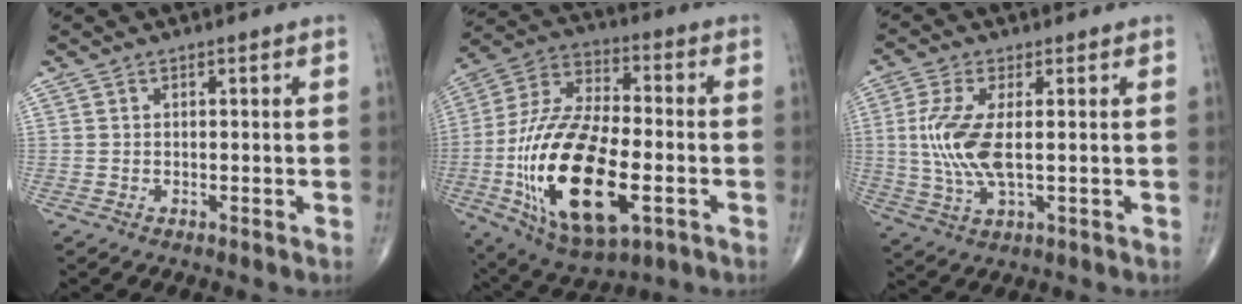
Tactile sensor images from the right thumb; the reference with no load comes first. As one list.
[{"total": 25.9, "force": [-6.5, 12.1, 21.9], "torque": [-0.438, 0.010, -0.101]}, {"total": 9.5, "force": [0.5, 3.4, 8.8], "torque": [-0.215, -0.008, 0.011]}]